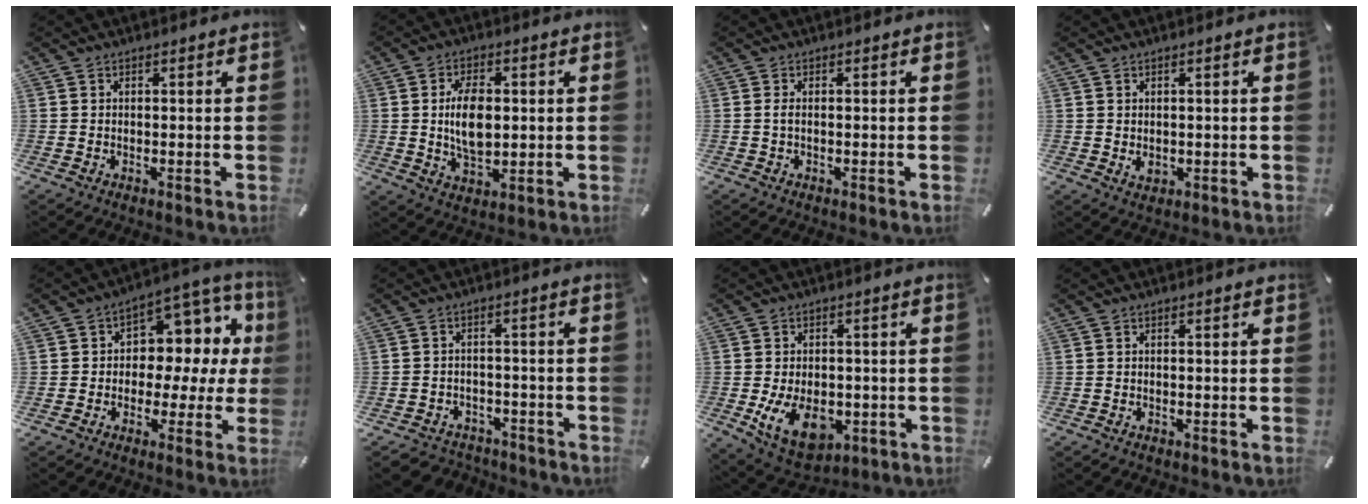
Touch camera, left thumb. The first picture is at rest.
{"total": 9.3, "force": [0.7, 5.5, 7.5], "torque": [-0.154, 0.002, 0.006]}
{"total": 1.1, "force": [-0.1, 0.3, 1.0], "torque": [-0.019, 0.000, -0.002]}
{"total": 1.9, "force": [0.2, 1.6, 0.9], "torque": [-0.010, 0.000, 0.001]}
{"total": 9.5, "force": [0.9, 7.8, 5.4], "torque": [-0.064, -0.019, 0.017]}
{"total": 4.0, "force": [-2.8, 2.8, 0.6], "torque": [-0.017, 0.013, -0.054]}
{"total": 11.4, "force": [-2.9, 7.7, 7.9], "torque": [-0.138, -0.007, -0.051]}
{"total": 0.5, "force": [-0.5, 0.2, 0.1], "torque": [-0.001, 0.002, -0.011]}